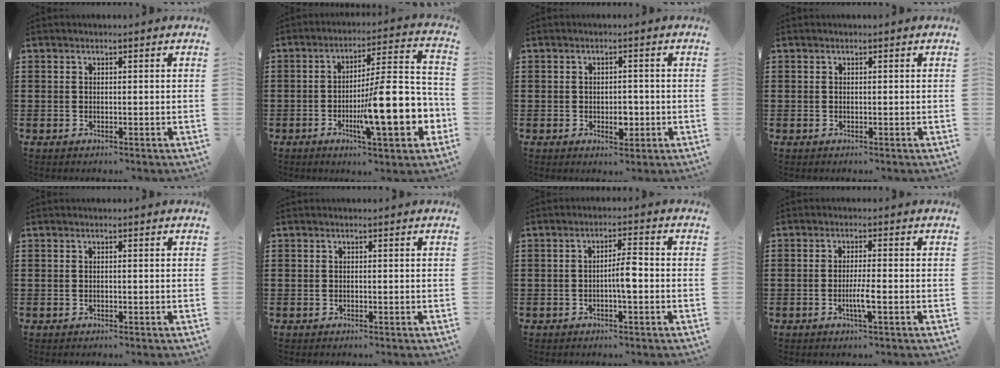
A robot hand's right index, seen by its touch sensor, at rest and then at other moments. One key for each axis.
{"total": 15.9, "fx": -4.3, "fy": 3.7, "fz": 14.9, "tx": -0.229, "ty": -0.012, "tz": -0.071}
{"total": 3.3, "fx": -0.7, "fy": 1.8, "fz": 2.7, "tx": -0.041, "ty": 0.001, "tz": -0.014}
{"total": 0.0}
{"total": 0.0}
{"total": 0.0}
{"total": 3.8, "fx": -0.9, "fy": 0.8, "fz": 3.7, "tx": -0.072, "ty": 0.003, "tz": -0.020}
{"total": 3.4, "fx": -1.2, "fy": 0.1, "fz": 3.2, "tx": -0.061, "ty": -0.007, "tz": -0.024}